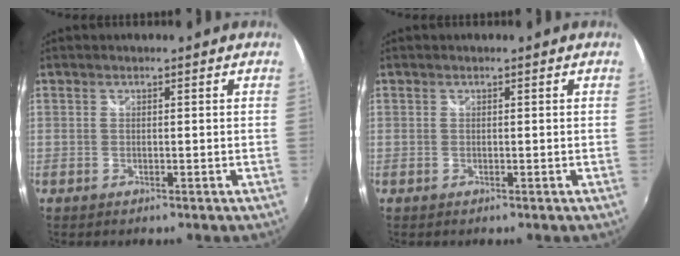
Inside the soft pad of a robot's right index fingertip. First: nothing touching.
{"total": 0.0}